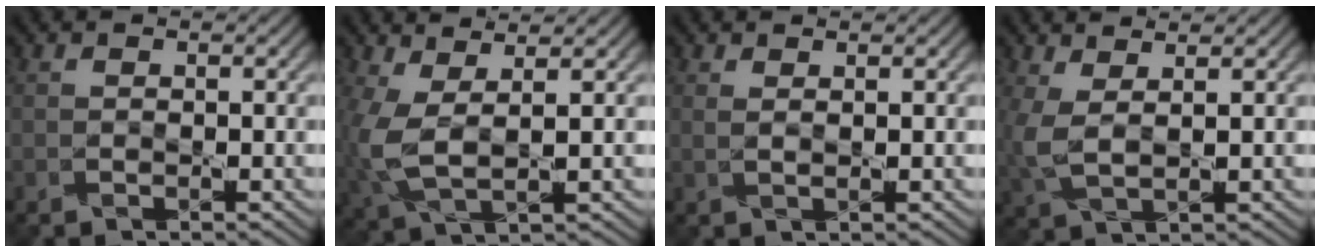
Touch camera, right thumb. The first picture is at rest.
{"total": 6.4, "force": [0.8, 2.9, 5.7], "torque": [-0.153, -0.002, 0.016]}
{"total": 1.2, "force": [0.8, 0.3, 1.0], "torque": [-0.022, 0.004, 0.012]}
{"total": 4.4, "force": [1.5, 1.7, 3.8], "torque": [-0.105, 0.000, 0.029]}